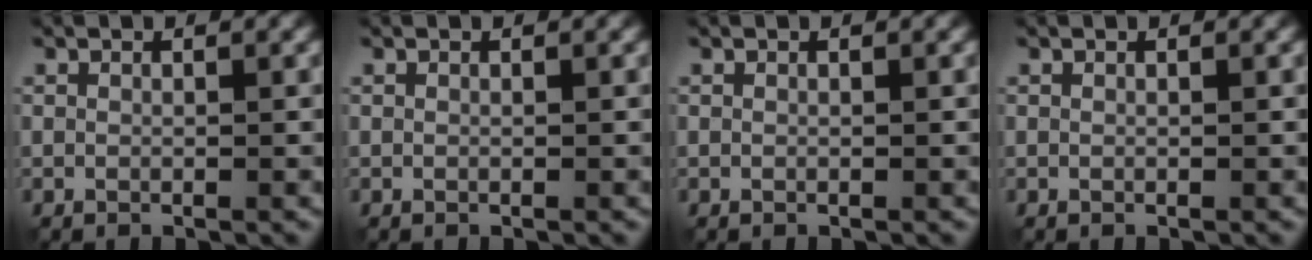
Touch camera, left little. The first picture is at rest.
{"total": 0.0}
{"total": 0.0}
{"total": 0.0}